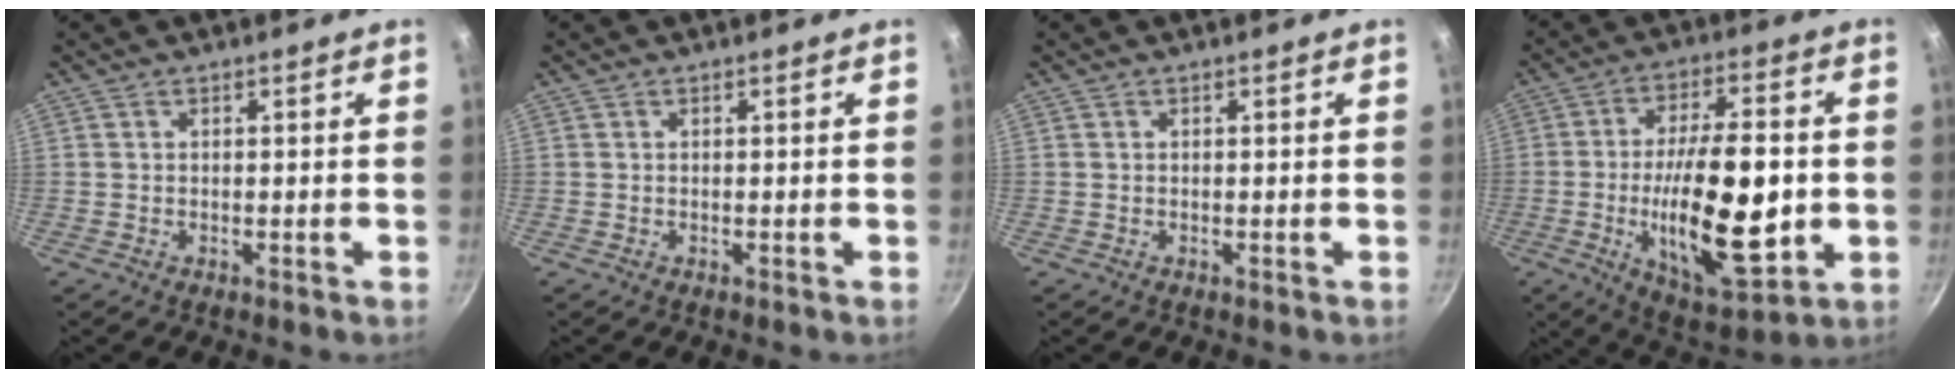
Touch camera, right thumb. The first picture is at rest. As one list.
[{"total": 0.0}, {"total": 0.0}, {"total": 22.1, "force": [-2.9, 8.8, 20.0], "torque": [-0.315, 0.004, -0.041]}]